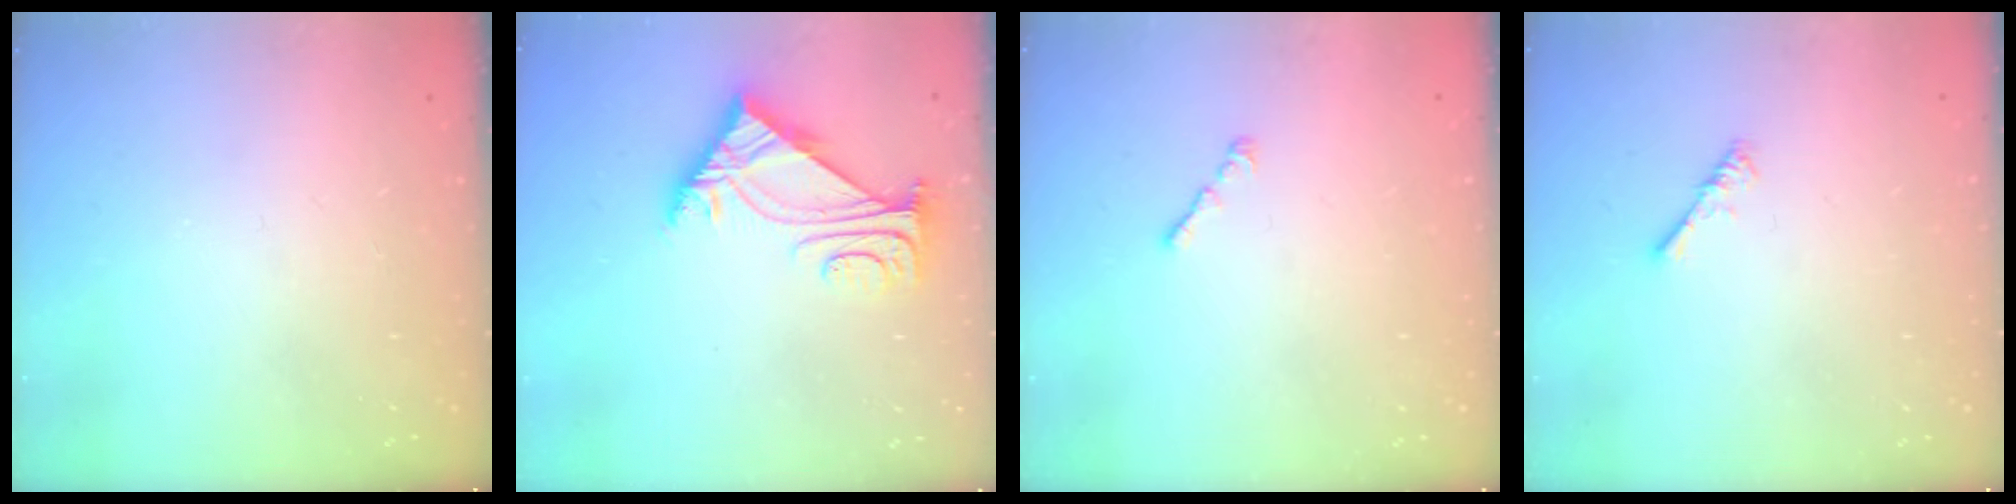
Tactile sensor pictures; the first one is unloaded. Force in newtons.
{"total": 6.1, "press": 6.0, "slide": 1.1}
{"total": 1.0, "press": 0.9, "slide": 0.5}
{"total": 0.9, "press": 0.9, "slide": 0.3}